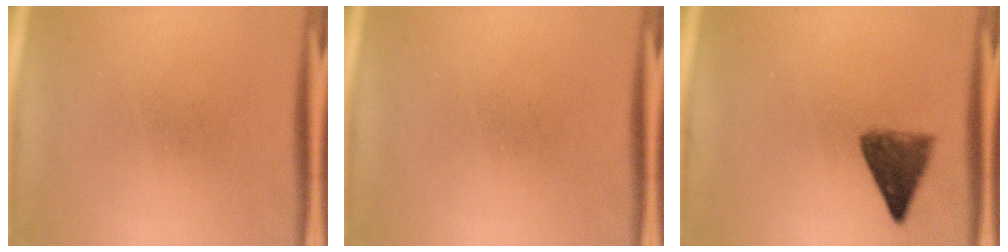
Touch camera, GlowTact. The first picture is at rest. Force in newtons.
{"total": 0.0}
{"total": 5.4}